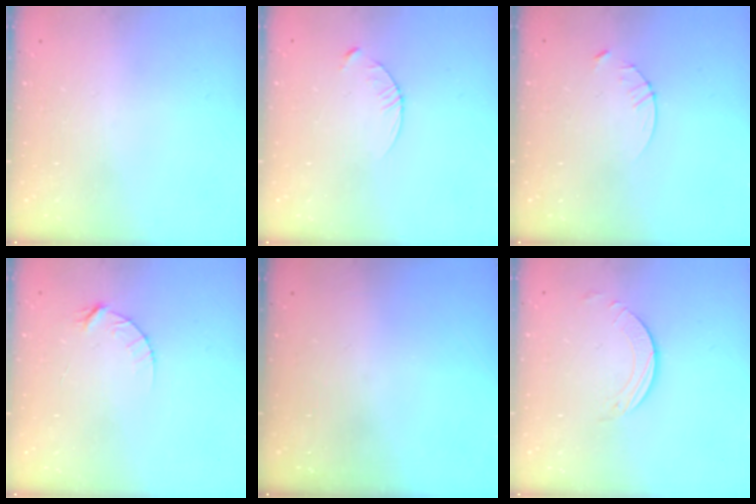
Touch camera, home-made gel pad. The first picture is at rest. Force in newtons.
{"total": 3.4, "press": 3.4, "slide": 0.4}
{"total": 3.4, "press": 3.4, "slide": 0.4}
{"total": 4.4, "press": 4.4, "slide": 0.4}
{"total": 0.0}
{"total": 1.9, "press": 1.9, "slide": 0.2}